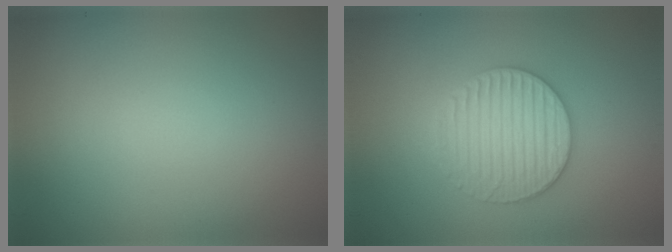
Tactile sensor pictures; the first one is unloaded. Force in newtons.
{"total": 3.7, "press": 3.6, "slide": 0.8}